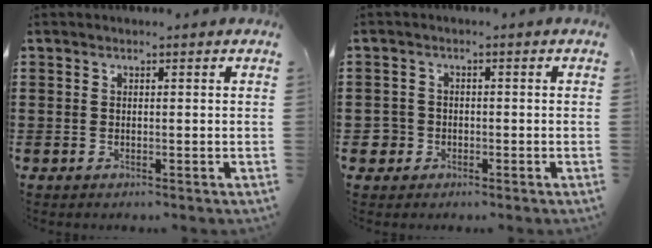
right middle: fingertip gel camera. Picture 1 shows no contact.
{"total": 2.6, "force": [-0.9, 2.4, 0.2], "torque": [-0.021, 0.001, -0.026]}